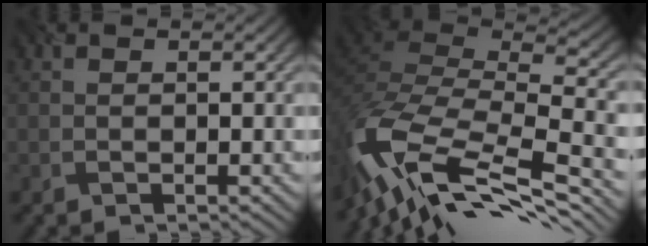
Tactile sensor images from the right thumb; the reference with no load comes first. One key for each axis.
{"total": 14.8, "fx": -9.7, "fy": 5.7, "fz": 9.6, "tx": -0.247, "ty": -0.003, "tz": -0.171}